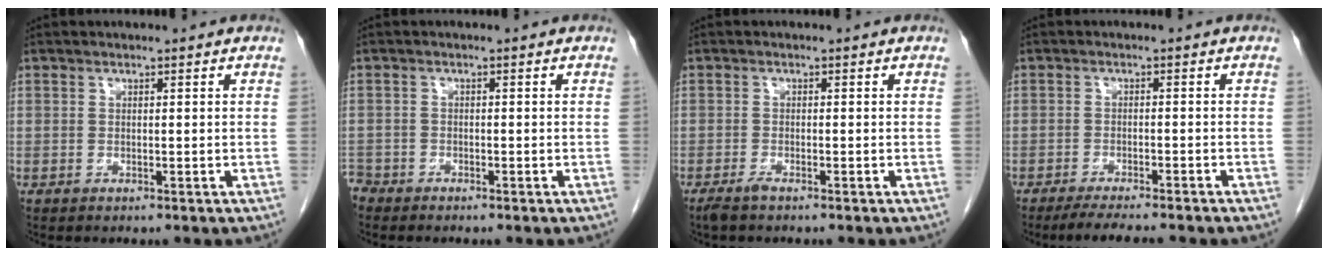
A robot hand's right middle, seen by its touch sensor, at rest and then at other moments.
{"total": 2.2, "force": [-2.0, 0.8, -0.1], "torque": [-0.001, -0.002, -0.039]}
{"total": 1.7, "force": [-1.3, 0.2, 1.0], "torque": [-0.026, -0.005, -0.025]}
{"total": 7.4, "force": [-6.3, 0.3, 3.9], "torque": [-0.049, -0.014, -0.094]}